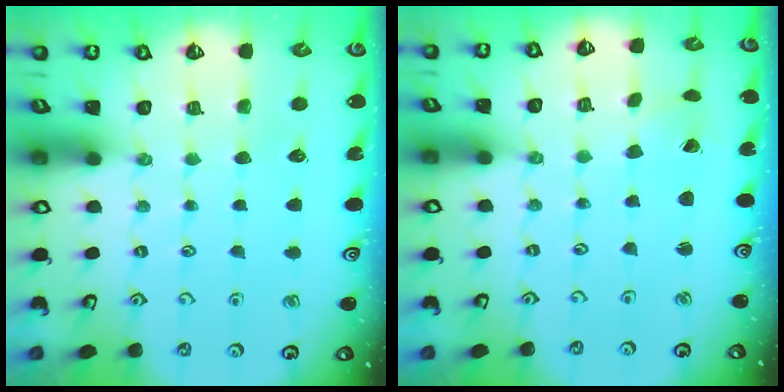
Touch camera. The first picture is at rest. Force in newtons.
{"total": 0.0}